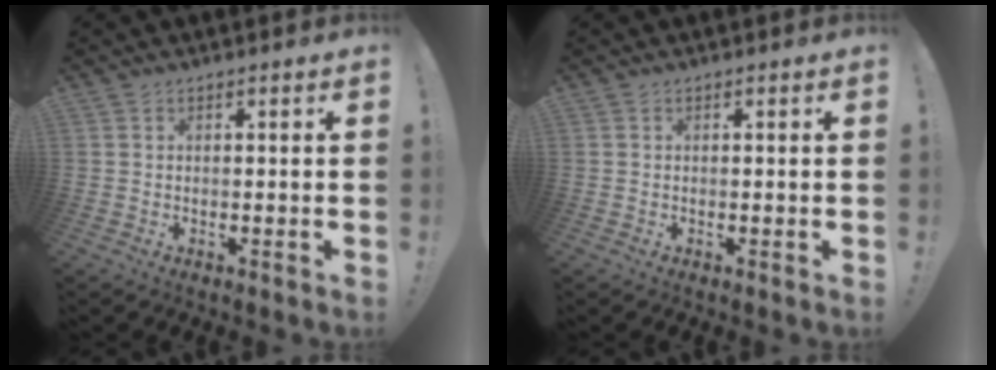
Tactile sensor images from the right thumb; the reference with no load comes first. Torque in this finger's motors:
{"motor_torque": [-0.16, -0.10, -0.16, 0.13, 0.01]}